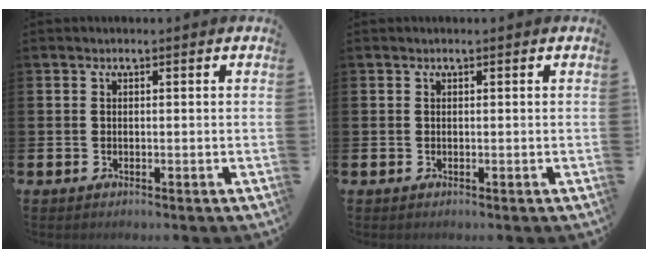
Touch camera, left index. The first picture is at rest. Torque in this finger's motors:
{"motor_torque": [0.05, 0.01, -0.01, 0.00]}